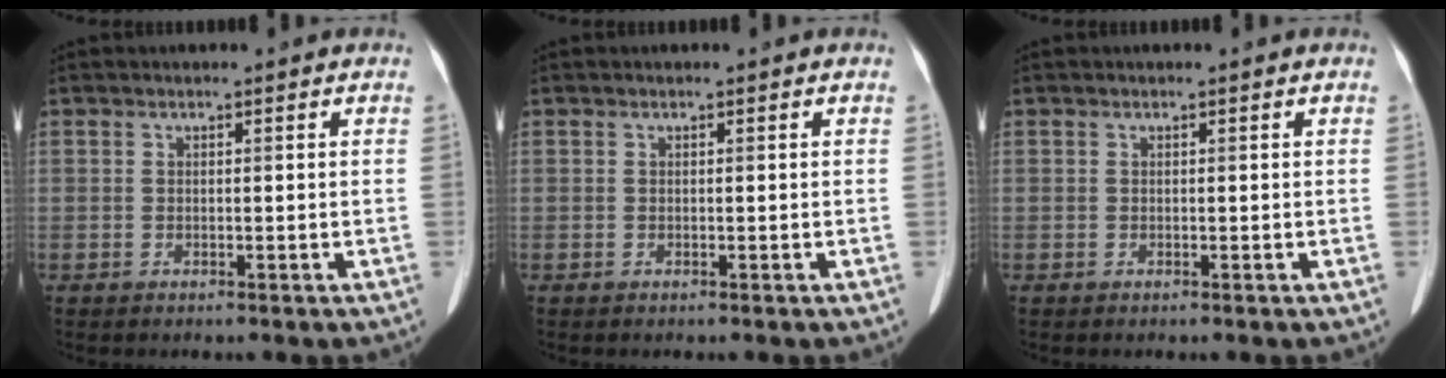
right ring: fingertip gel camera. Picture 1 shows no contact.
{"total": 0.0}
{"total": 0.0}